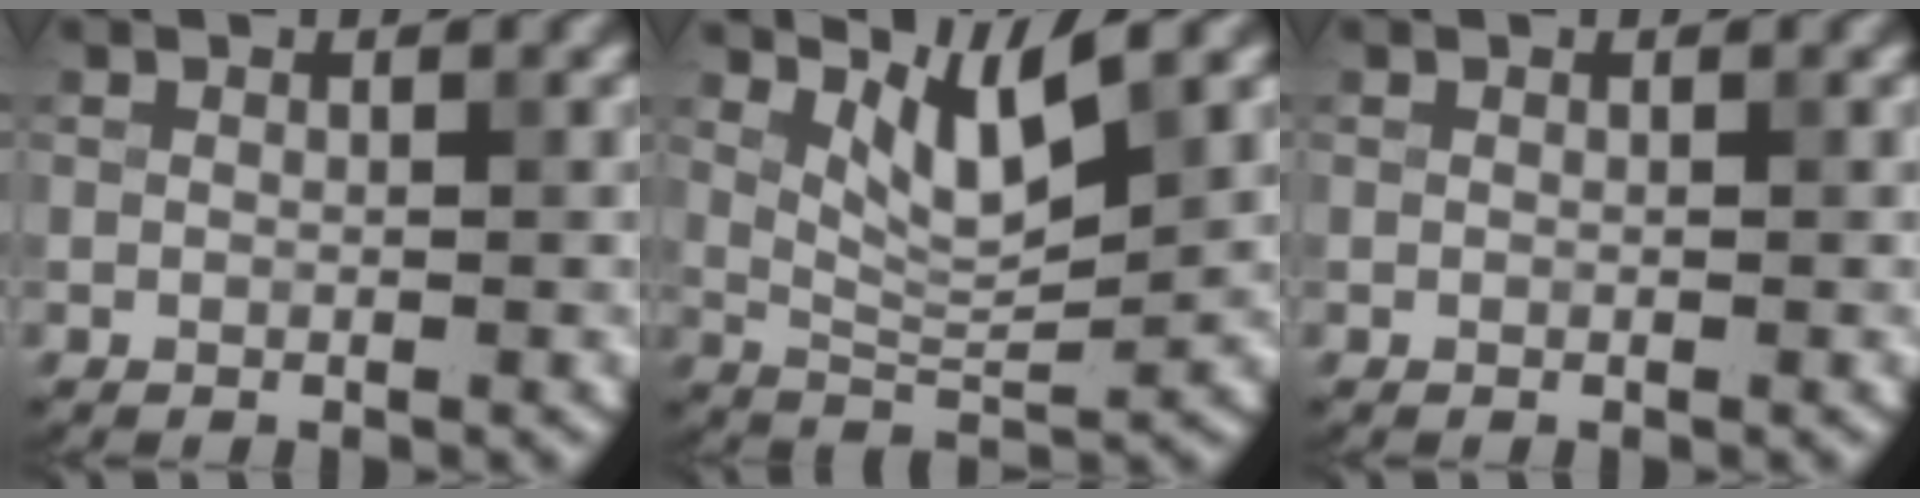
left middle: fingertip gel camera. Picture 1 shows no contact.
{"total": 4.6, "force": [2.6, 0.9, 3.7], "torque": [-0.076, -0.009, 0.053]}
{"total": 0.0}